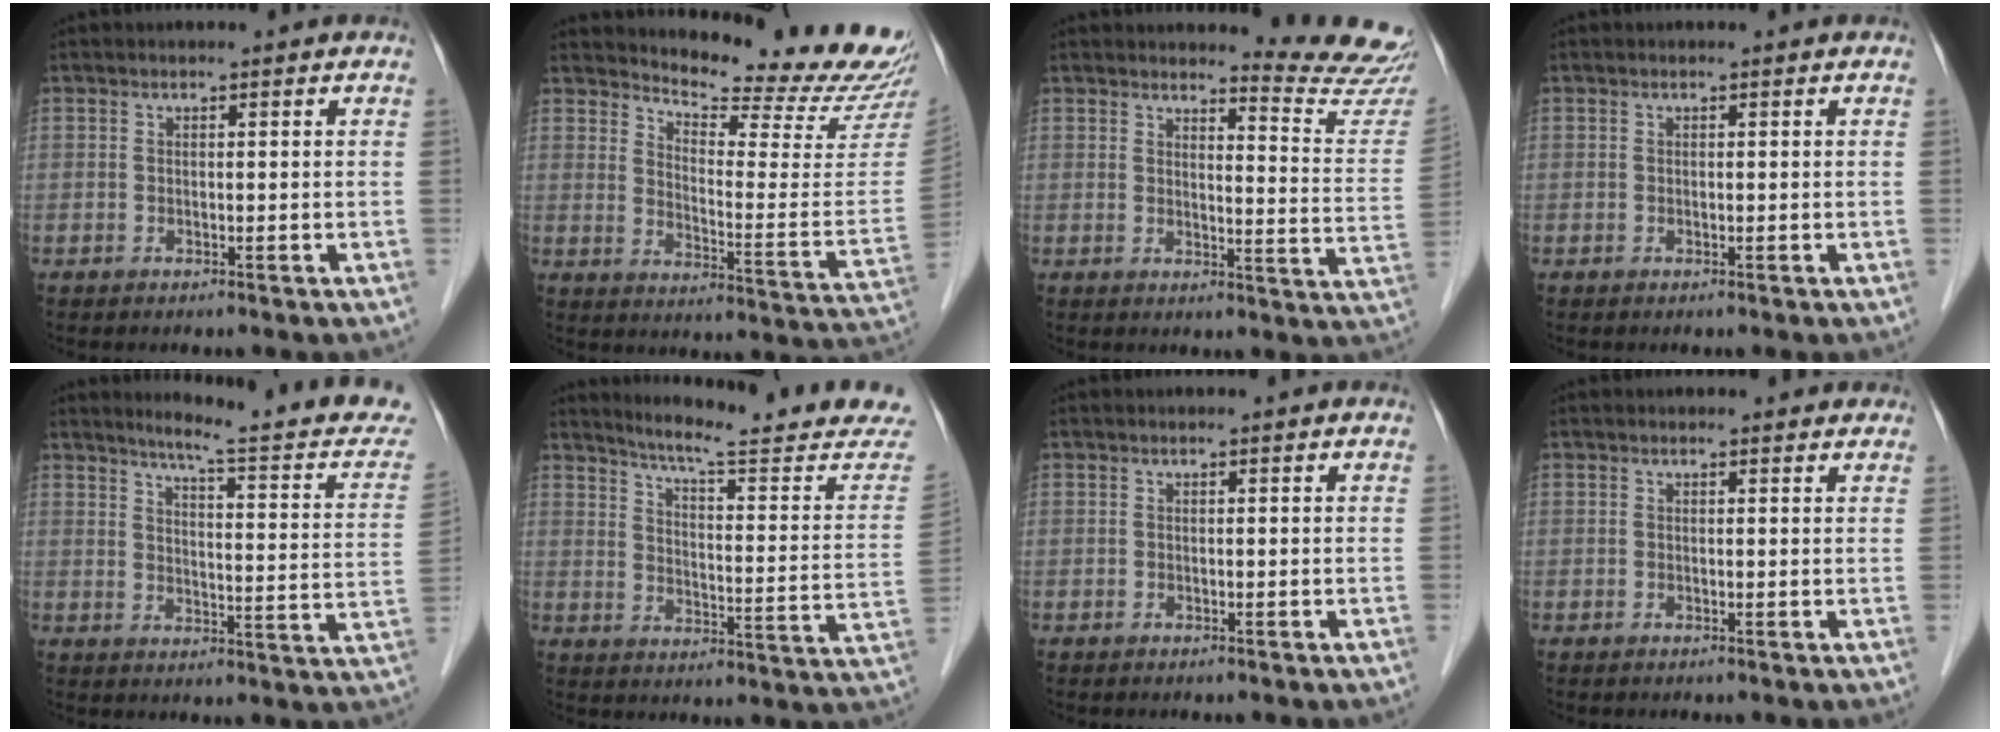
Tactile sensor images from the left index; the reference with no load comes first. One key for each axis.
{"total": 19.7, "fx": 18.8, "fy": 1.2, "fz": 5.7, "tx": -0.090, "ty": -0.116, "tz": 0.225}
{"total": 10.7, "fx": 10.6, "fy": -1.1, "fz": 0.5, "tx": -0.004, "ty": -0.110, "tz": 0.107}
{"total": 0.0}
{"total": 16.7, "fx": 14.9, "fy": 0.5, "fz": 7.5, "tx": -0.094, "ty": -0.059, "tz": 0.172}
{"total": 19.6, "fx": 18.1, "fy": 0.4, "fz": 7.6, "tx": -0.107, "ty": -0.079, "tz": 0.222}
{"total": 0.0}
{"total": 2.6, "fx": 2.4, "fy": 0.8, "fz": 0.5, "tx": -0.008, "ty": 0.005, "tz": 0.017}